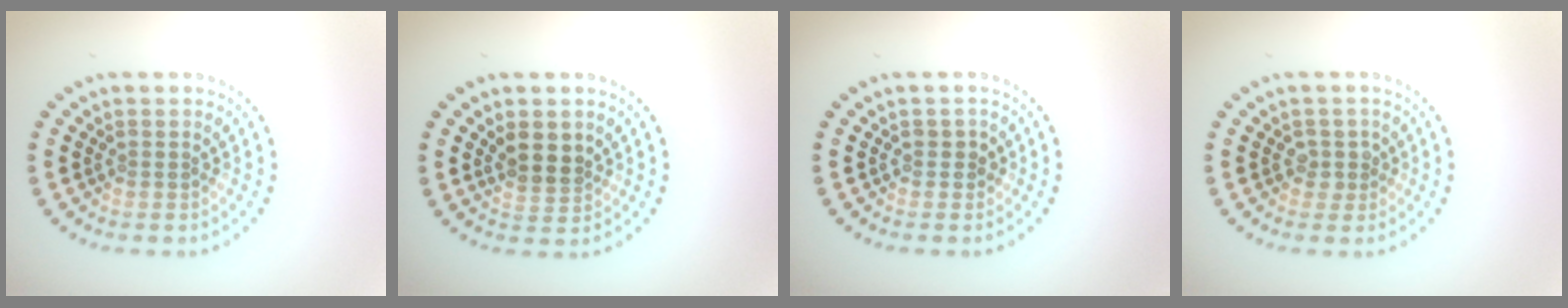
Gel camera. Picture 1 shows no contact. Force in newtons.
{"total": 2.6, "press": 2.4, "slide": 1.1}
{"total": 0.8, "press": 0.8, "slide": 0.2}
{"total": 1.3, "press": 1.1, "slide": 0.5}